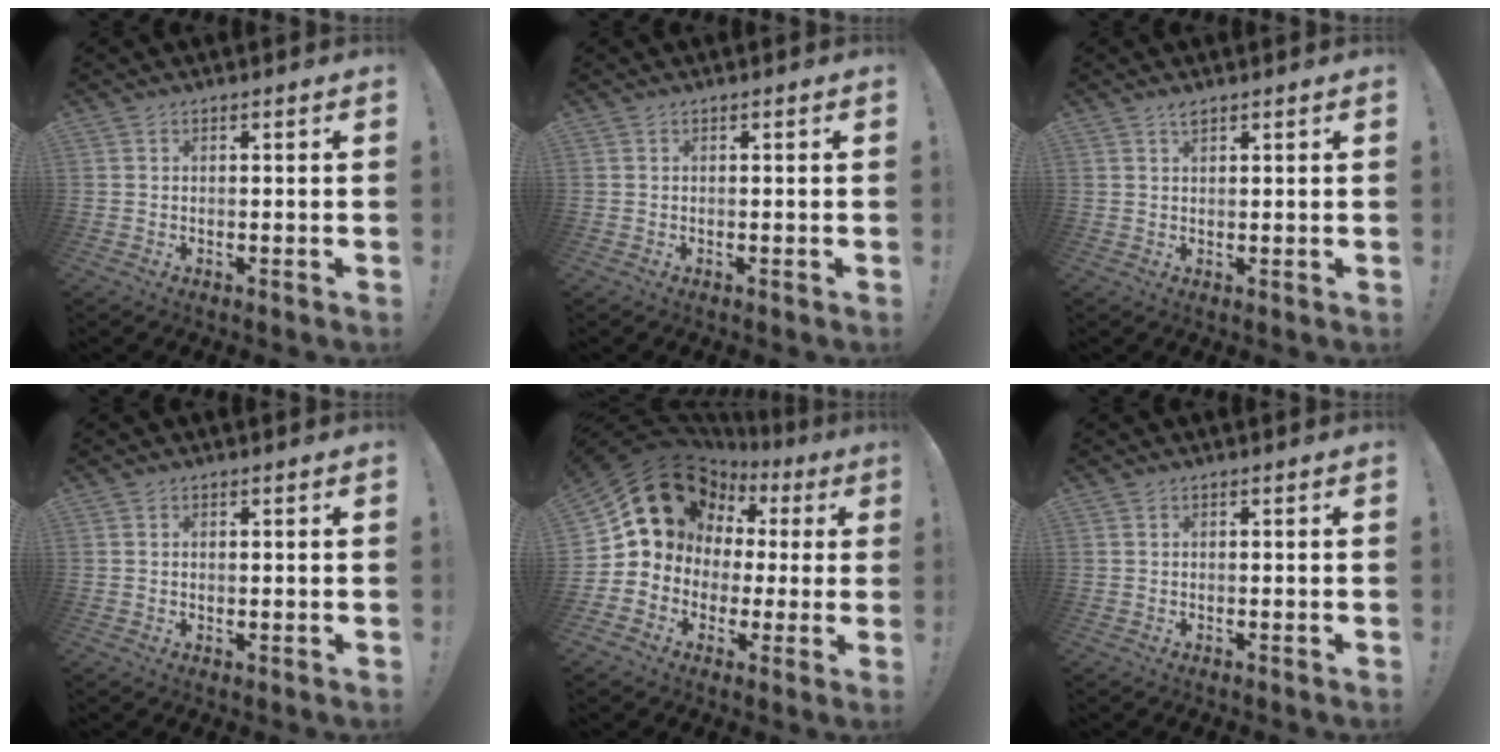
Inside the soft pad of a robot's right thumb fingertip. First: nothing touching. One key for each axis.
{"total": 0.0}
{"total": 1.9, "fx": 1.5, "fy": 0.5, "fz": 1.0, "tx": -0.007, "ty": -0.011, "tz": 0.024}
{"total": 0.7, "fx": 0.4, "fy": 0.3, "fz": 0.4, "tx": -0.002, "ty": -0.001, "tz": 0.007}
{"total": 17.0, "fx": 7.0, "fy": 13.7, "fz": 7.1, "tx": -0.098, "ty": -0.040, "tz": 0.157}
{"total": 0.0}